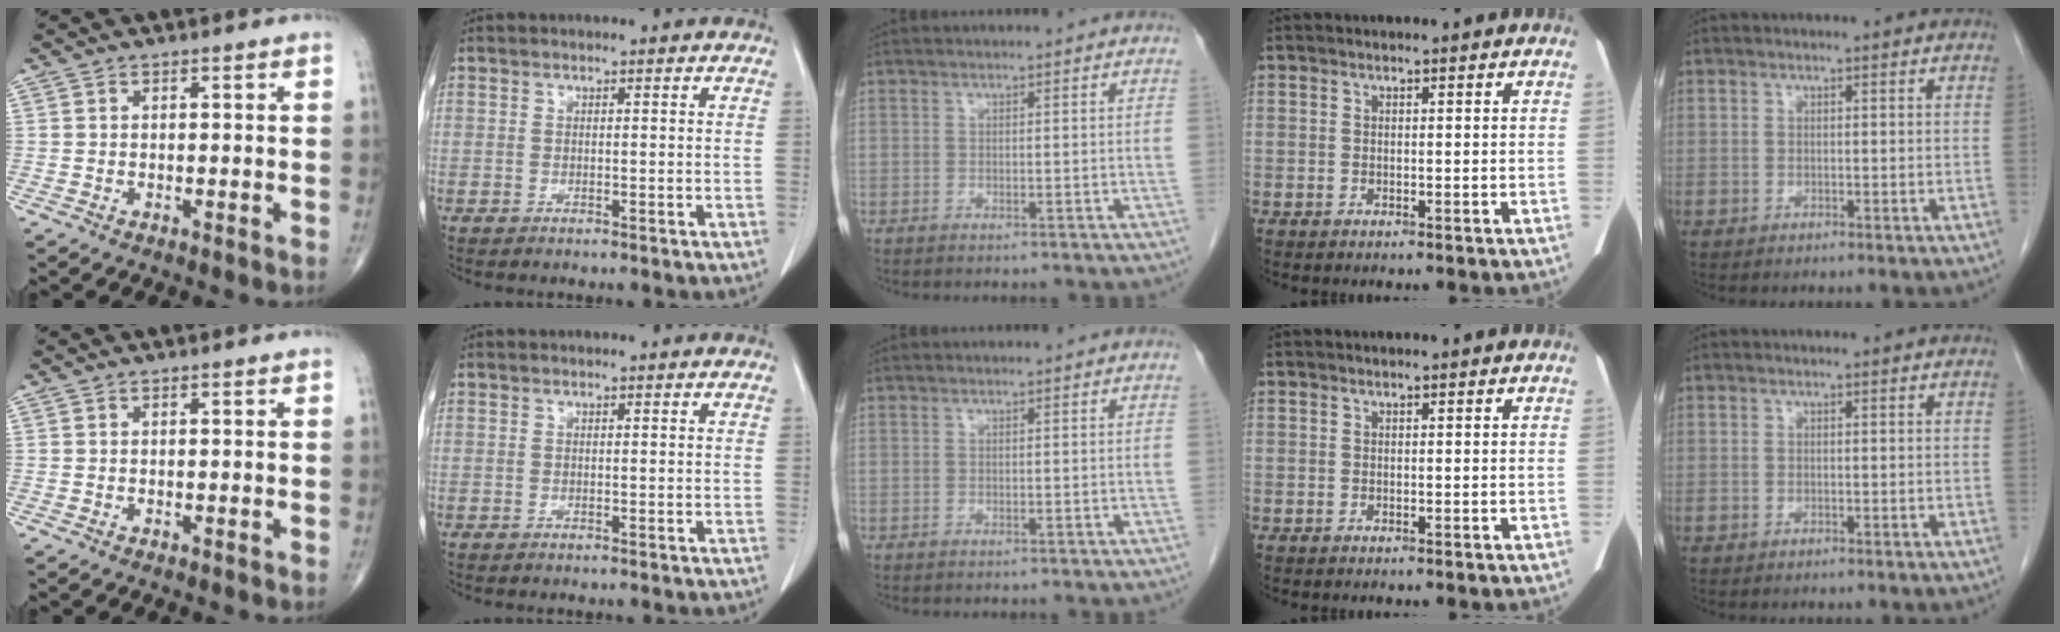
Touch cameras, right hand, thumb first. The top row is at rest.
{}